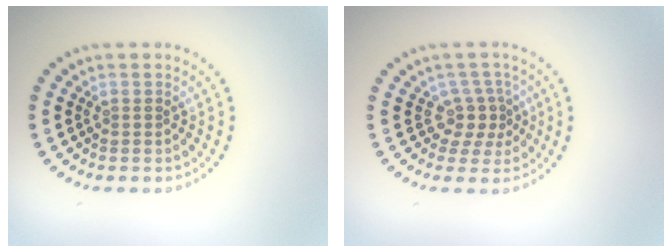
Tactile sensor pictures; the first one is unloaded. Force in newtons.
{"total": 2.6, "press": 1.8, "slide": 1.9}